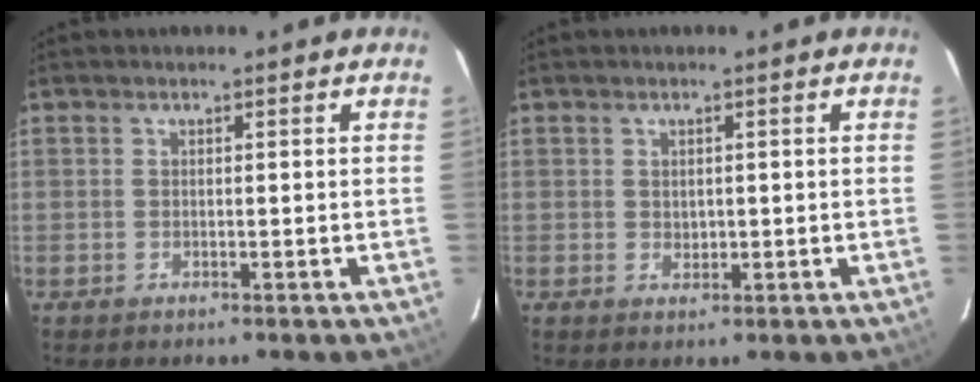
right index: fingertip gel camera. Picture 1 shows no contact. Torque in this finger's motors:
{"motor_torque": [-0.06, -0.03, -0.02, 0.00]}